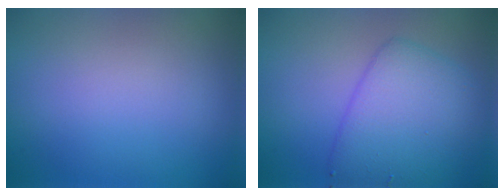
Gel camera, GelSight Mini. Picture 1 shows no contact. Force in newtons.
{"total": 6.0, "press": 6.0, "slide": 0.2}